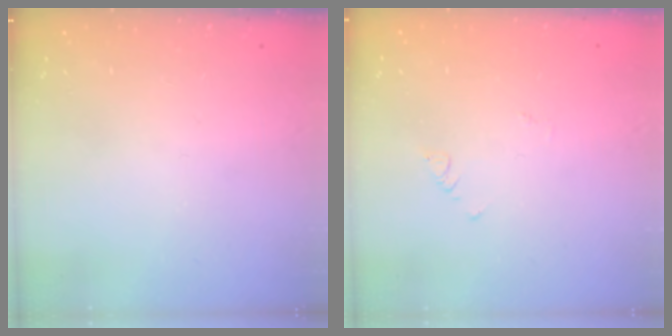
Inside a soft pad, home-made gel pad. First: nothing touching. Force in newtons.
{"total": 1.8, "press": 1.7, "slide": 0.4}